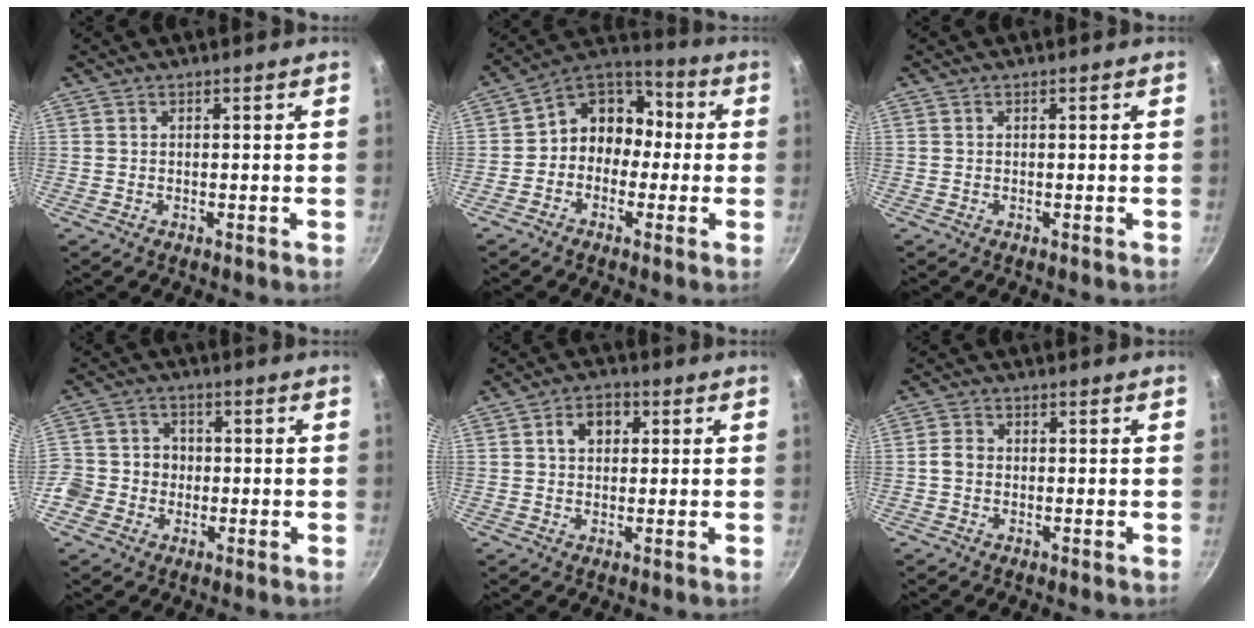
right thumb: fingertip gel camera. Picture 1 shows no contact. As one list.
[{"total": 10.5, "force": [-1.2, 9.0, 5.4], "torque": [-0.035, 0.050, -0.044]}, {"total": 0.0}, {"total": 9.0, "force": [-2.2, 8.1, 3.1], "torque": [-0.031, 0.027, -0.053]}, {"total": 5.4, "force": [1.4, 4.0, 3.3], "torque": [-0.027, 0.010, 0.015]}, {"total": 2.6, "force": [-0.4, 2.2, 1.4], "torque": [-0.023, 0.012, -0.011]}]